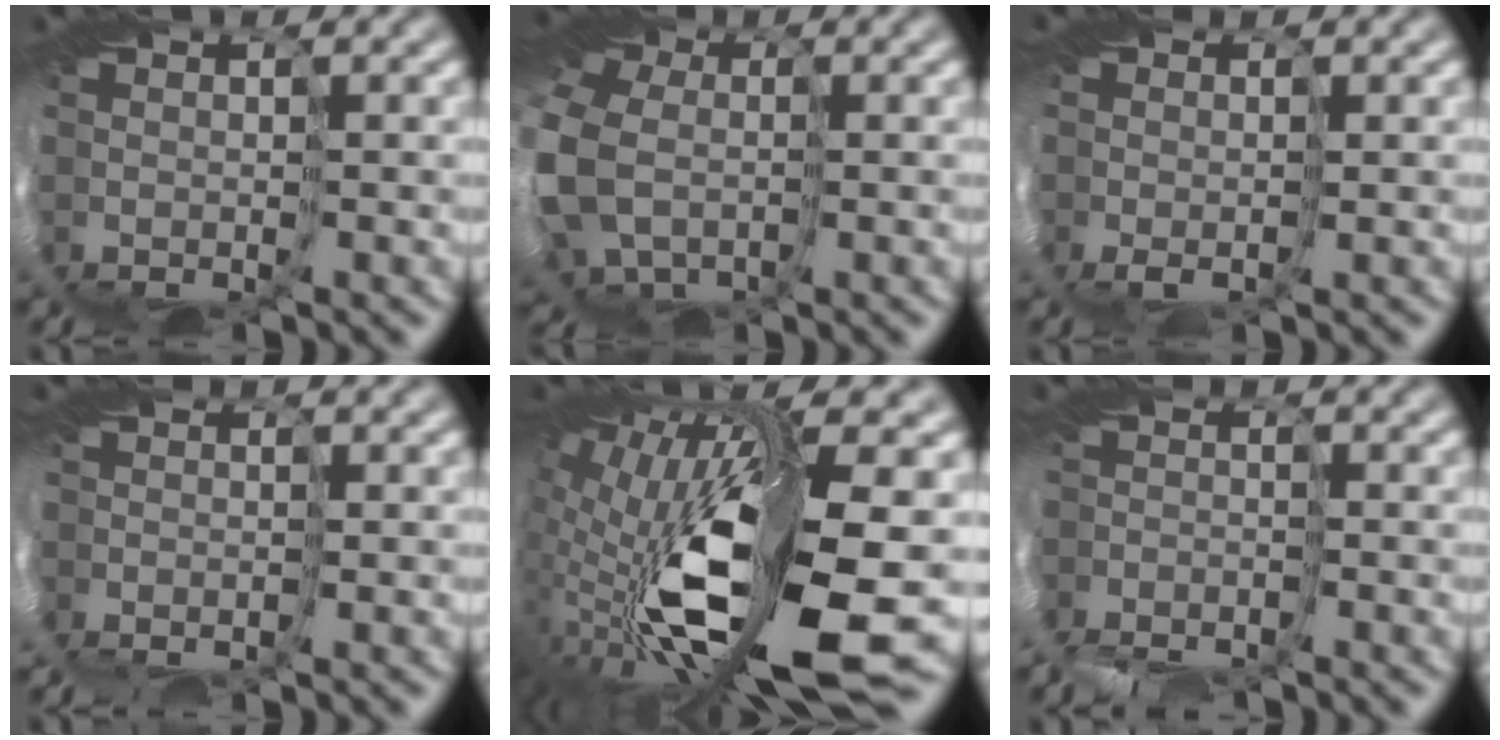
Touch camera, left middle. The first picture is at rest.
{"total": 13.2, "force": [-1.4, 10.9, 7.3], "torque": [-0.208, -0.027, -0.034]}
{"total": 4.0, "force": [-0.4, 3.2, 2.4], "torque": [-0.057, -0.010, 0.003]}
{"total": 4.9, "force": [-2.0, 3.6, 2.8], "torque": [-0.058, -0.006, -0.024]}
{"total": 14.7, "force": [-1.7, 5.2, 13.6], "torque": [-0.278, -0.040, -0.012]}
{"total": 5.8, "force": [-5.0, 2.6, 1.2], "torque": [-0.035, -0.021, -0.069]}